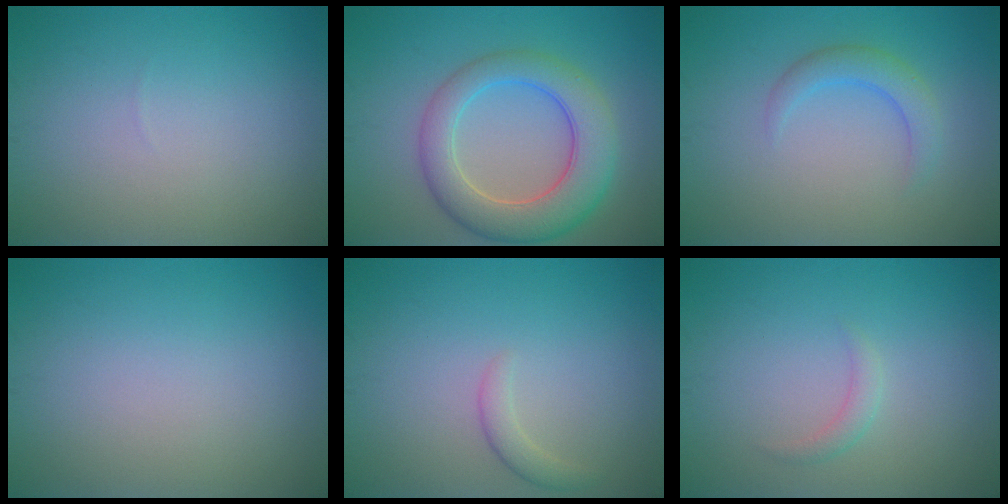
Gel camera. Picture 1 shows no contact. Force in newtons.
{"total": 7.0, "press": 7.0, "slide": 0.3}
{"total": 2.4, "press": 2.4, "slide": 0.1}
{"total": 0.0}
{"total": 1.4, "press": 1.4, "slide": 0.1}
{"total": 1.1, "press": 1.1, "slide": 0.1}